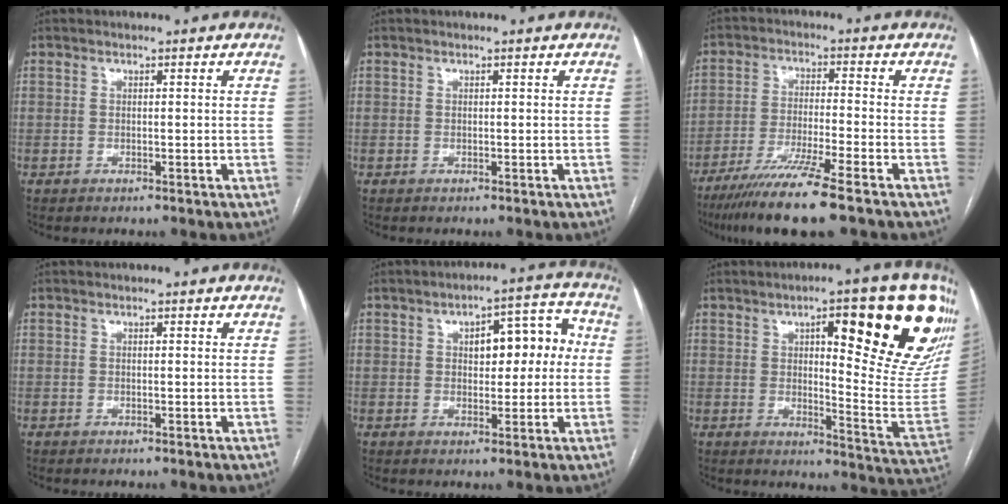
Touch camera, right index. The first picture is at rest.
{"total": 0.0}
{"total": 11.1, "force": [-8.0, -0.9, 7.7], "torque": [-0.138, -0.033, -0.138]}
{"total": 0.0}
{"total": 8.5, "force": [1.3, 3.9, 7.5], "torque": [-0.092, 0.039, 0.020]}
{"total": 23.0, "force": [11.1, 4.4, 19.7], "torque": [-0.203, -0.003, 0.142]}